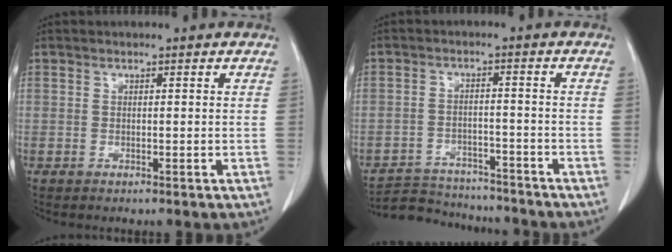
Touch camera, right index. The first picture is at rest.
{"total": 10.2, "force": [-9.8, 2.3, 1.5], "torque": [-0.023, 0.011, -0.154]}